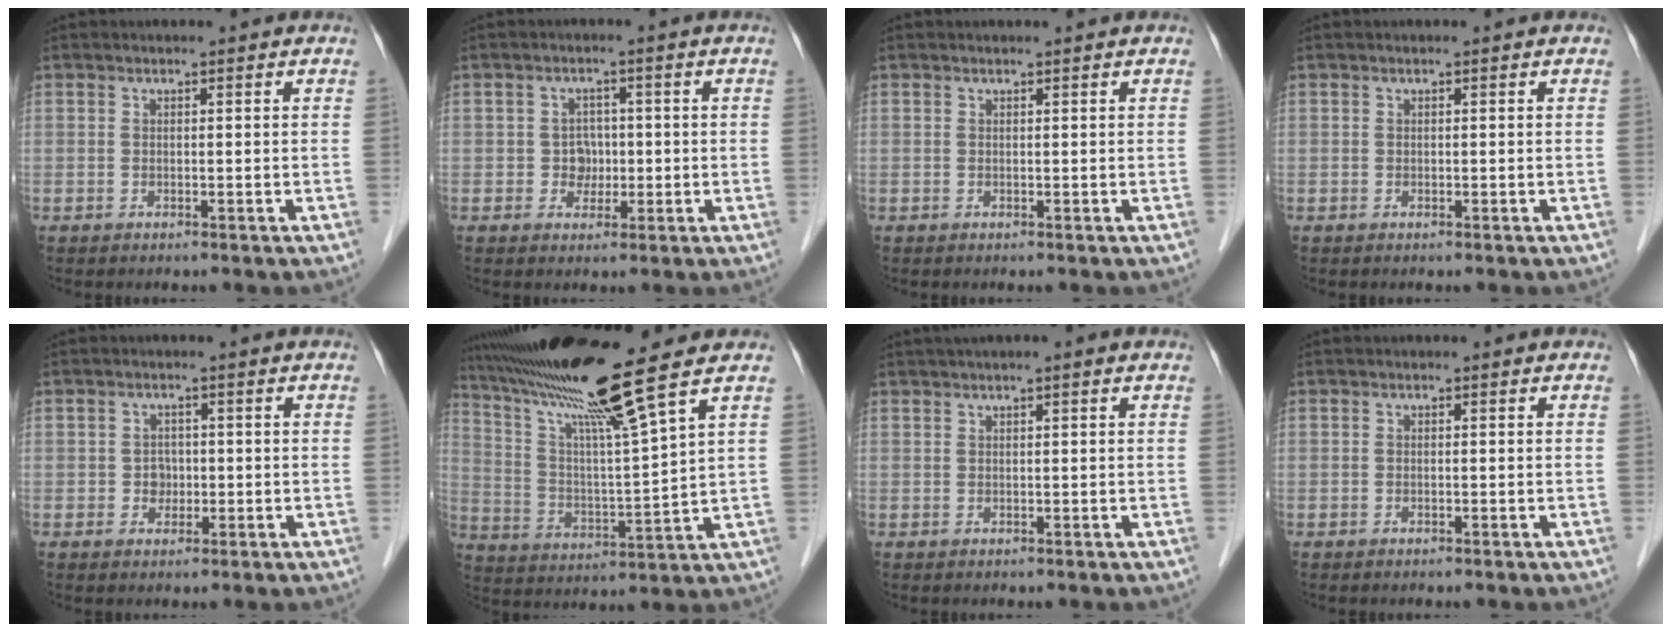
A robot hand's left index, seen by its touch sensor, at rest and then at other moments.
{"total": 2.9, "force": [-0.2, 2.7, 1.0], "torque": [-0.008, 0.010, 0.001]}
{"total": 0.8, "force": [0.8, -0.1, 0.2], "torque": [0.003, 0.008, 0.016]}
{"total": 0.0}
{"total": 2.1, "force": [-0.2, 1.9, 0.9], "torque": [-0.007, 0.006, 0.000]}
{"total": 15.0, "force": [11.6, -3.1, 9.0], "torque": [-0.153, -0.010, 0.214]}
{"total": 3.4, "force": [2.4, -0.1, 2.5], "torque": [-0.040, 0.027, 0.042]}
{"total": 0.0}